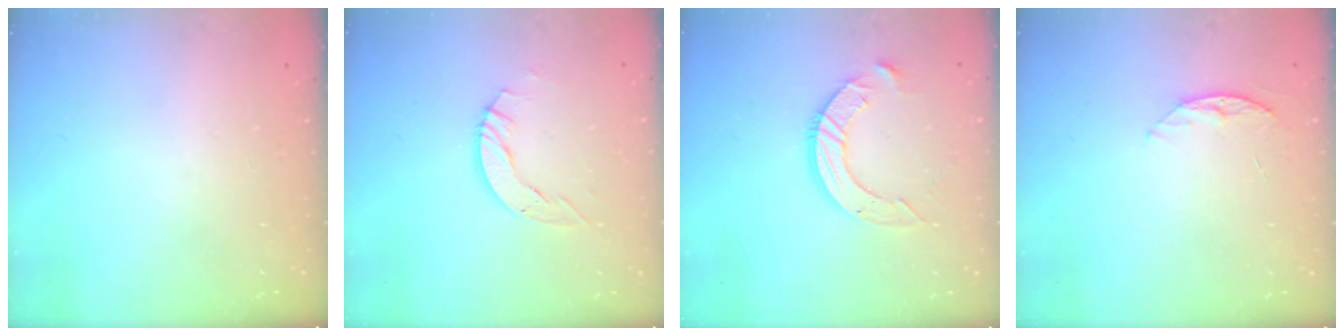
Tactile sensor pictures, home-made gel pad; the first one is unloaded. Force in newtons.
{"total": 5.0, "press": 5.0, "slide": 0.2}
{"total": 10.0, "press": 10.0, "slide": 1.0}
{"total": 6.4, "press": 6.3, "slide": 0.7}